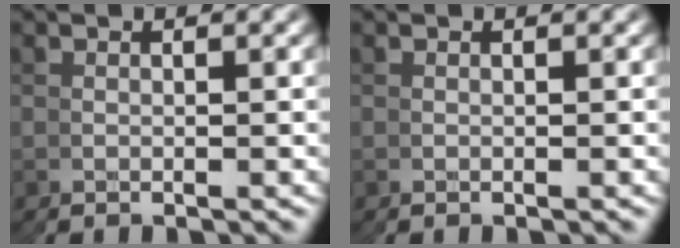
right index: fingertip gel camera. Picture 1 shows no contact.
{"total": 0.0}